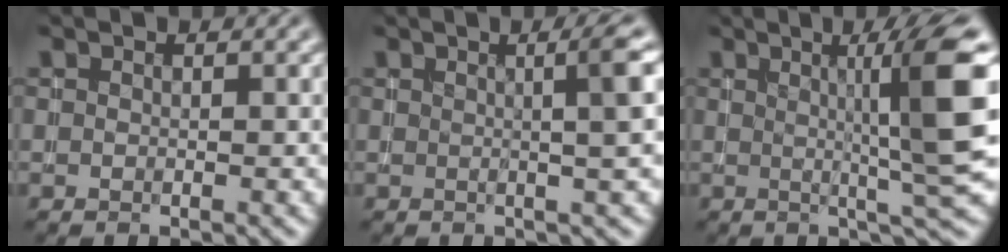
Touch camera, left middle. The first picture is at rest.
{"total": 3.8, "force": [0.5, 0.8, 3.7], "torque": [-0.038, 0.009, 0.005]}
{"total": 8.8, "force": [1.4, 1.0, 8.6], "torque": [-0.115, 0.003, 0.024]}